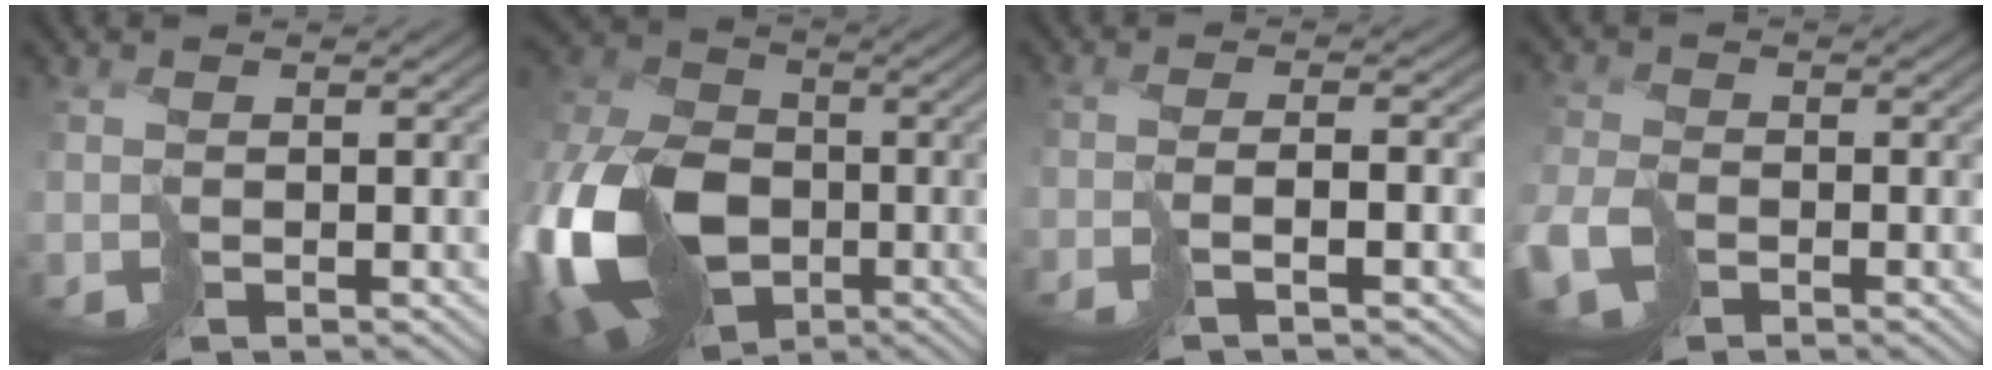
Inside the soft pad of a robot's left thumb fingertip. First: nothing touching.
{"total": 18.3, "force": [-5.7, 12.5, 12.1], "torque": [-0.297, -0.028, -0.092]}
{"total": 2.4, "force": [-1.4, -0.7, 1.9], "torque": [-0.016, 0.009, -0.031]}
{"total": 5.9, "force": [-3.5, 3.4, 3.3], "torque": [-0.088, -0.014, -0.071]}